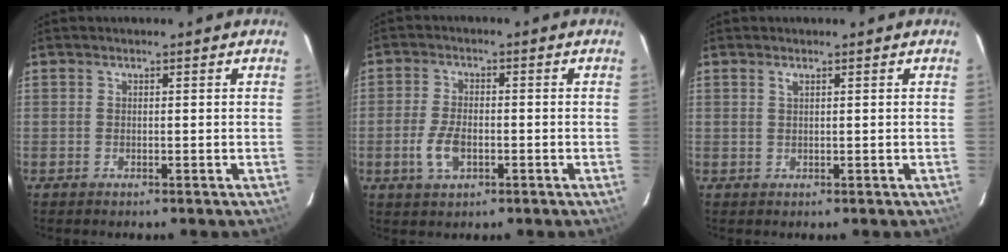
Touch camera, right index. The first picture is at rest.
{"total": 5.7, "force": [-1.9, 3.1, 4.4], "torque": [-0.099, -0.003, -0.034]}
{"total": 0.6, "force": [0.4, 0.1, 0.5], "torque": [-0.009, 0.003, 0.007]}